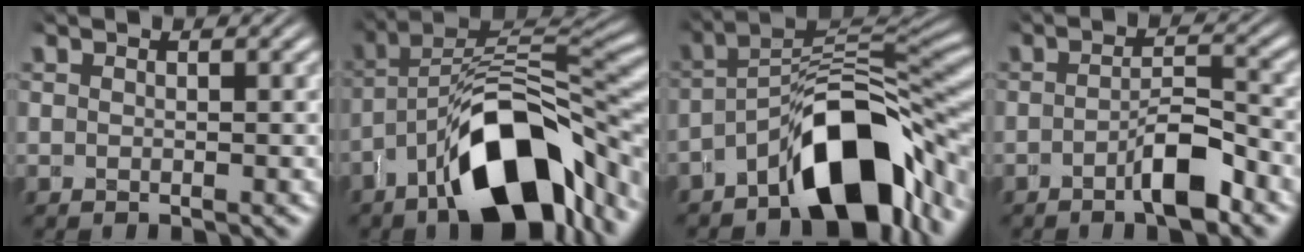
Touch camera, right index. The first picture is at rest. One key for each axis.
{"total": 11.2, "fx": -2.7, "fy": 4.9, "fz": 9.8, "tx": -0.133, "ty": -0.008, "tz": -0.034}
{"total": 10.9, "fx": -4.0, "fy": 4.4, "fz": 9.1, "tx": -0.126, "ty": -0.014, "tz": -0.049}
{"total": 2.9, "fx": -1.4, "fy": 0.2, "fz": 2.6, "tx": -0.021, "ty": 0.006, "tz": -0.028}